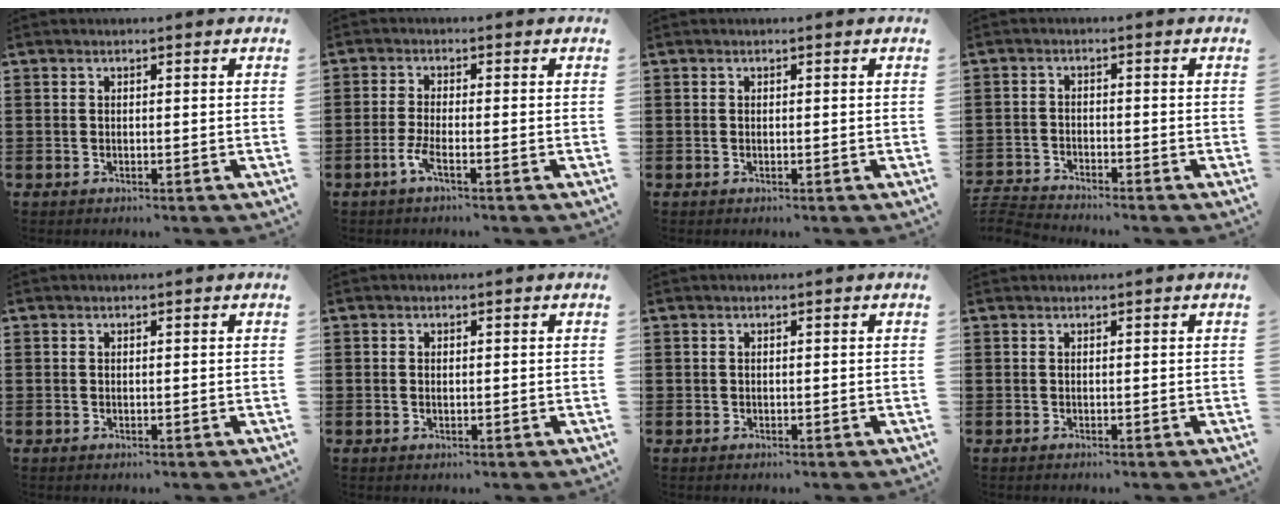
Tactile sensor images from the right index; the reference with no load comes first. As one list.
[{"total": 3.2, "force": [-1.7, 0.4, 2.7], "torque": [-0.074, -0.011, -0.040]}, {"total": 0.0}, {"total": 3.1, "force": [-3.1, 0.1, 0.0], "torque": [-0.012, -0.004, -0.068]}, {"total": 0.0}, {"total": 0.6, "force": [-0.1, 0.3, 0.5], "torque": [-0.011, 0.000, -0.001]}, {"total": 0.0}, {"total": 0.0}]